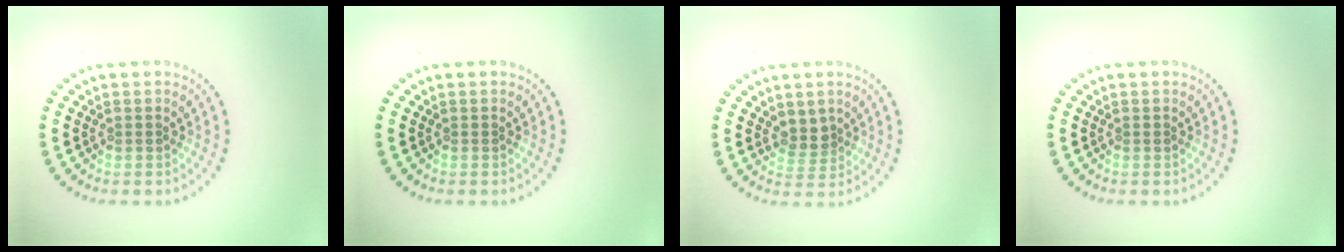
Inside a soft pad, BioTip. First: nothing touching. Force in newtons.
{"total": 0.0}
{"total": 1.9, "press": 1.4, "slide": 1.2}
{"total": 0.0}